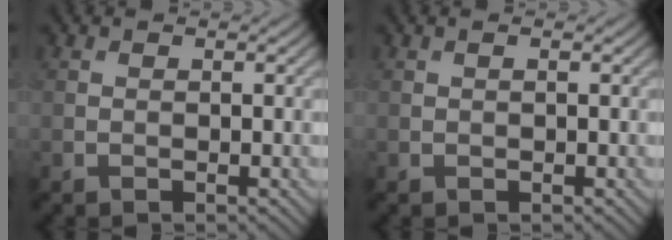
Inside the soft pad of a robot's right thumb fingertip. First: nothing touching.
{"total": 0.5, "force": [0.2, 0.1, 0.5], "torque": [-0.010, 0.004, 0.003]}